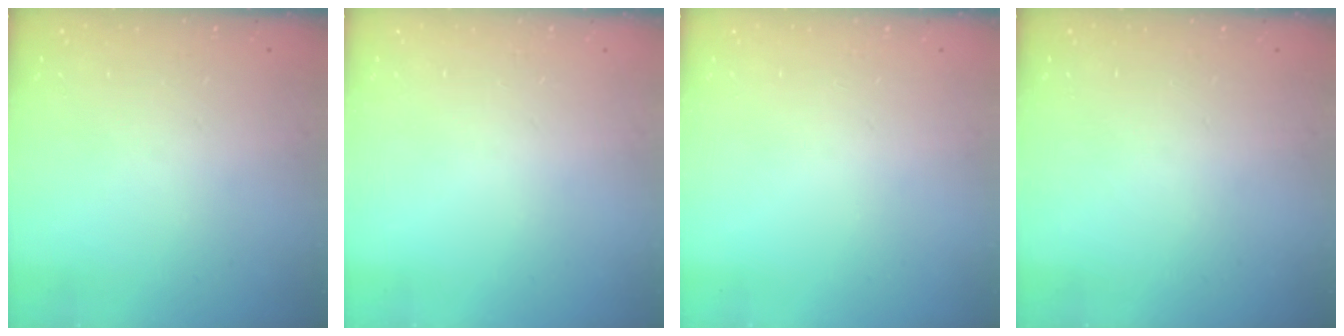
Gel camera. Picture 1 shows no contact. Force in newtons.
{"total": 0.0}
{"total": 0.0}
{"total": 0.0}